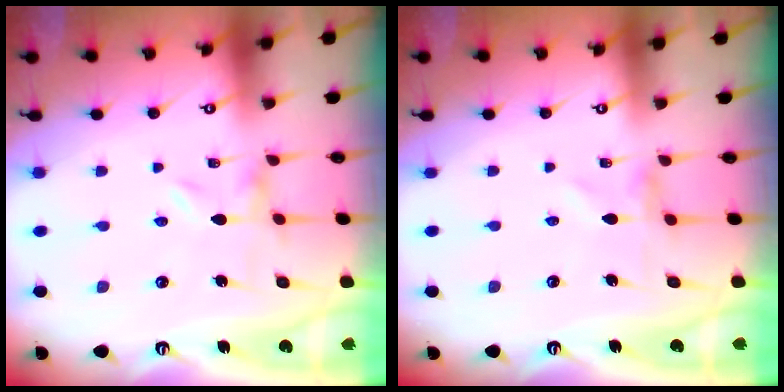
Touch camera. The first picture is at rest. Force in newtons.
{"total": 0.0}